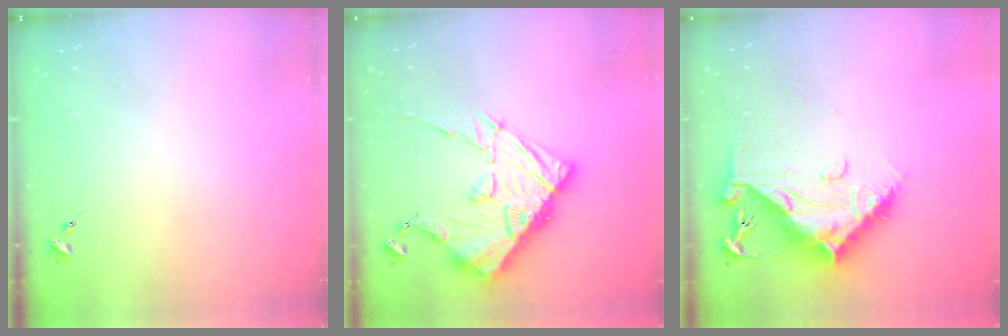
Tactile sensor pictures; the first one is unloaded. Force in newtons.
{"total": 18.0, "press": 17.9, "slide": 1.6}
{"total": 15.4, "press": 15.3, "slide": 1.6}